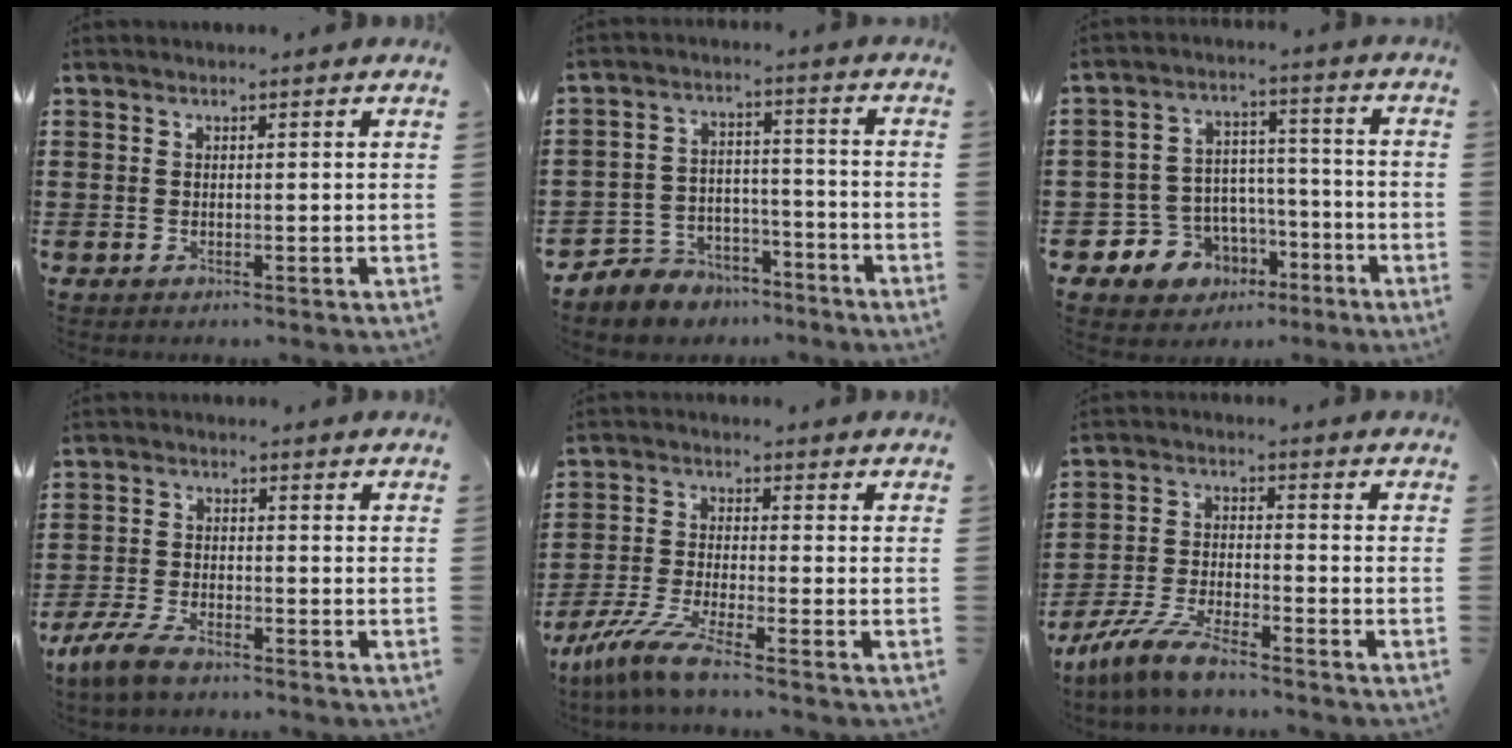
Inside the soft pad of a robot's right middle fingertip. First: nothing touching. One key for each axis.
{"total": 5.3, "fx": -4.8, "fy": 2.4, "fz": -0.3, "tx": -0.008, "ty": 0.016, "tz": -0.099}
{"total": 7.1, "fx": -4.0, "fy": 5.9, "fz": 0.5, "tx": -0.040, "ty": 0.014, "tz": -0.073}
{"total": 5.1, "fx": -4.0, "fy": 1.7, "fz": 2.7, "tx": -0.080, "ty": -0.005, "tz": -0.085}
{"total": 6.6, "fx": -5.3, "fy": 0.1, "fz": 3.9, "tx": -0.097, "ty": -0.019, "tz": -0.107}
{"total": 7.3, "fx": -6.3, "fy": 1.0, "fz": 3.5, "tx": -0.086, "ty": -0.002, "tz": -0.126}